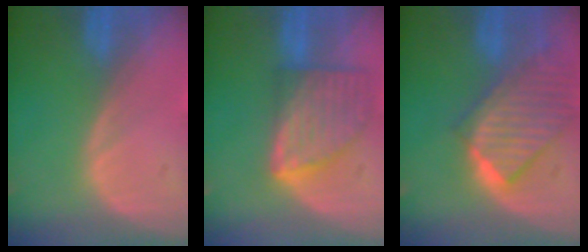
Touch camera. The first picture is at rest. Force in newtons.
{"total": 8.3, "press": 7.5, "slide": 3.6}
{"total": 9.8, "press": 8.6, "slide": 4.7}